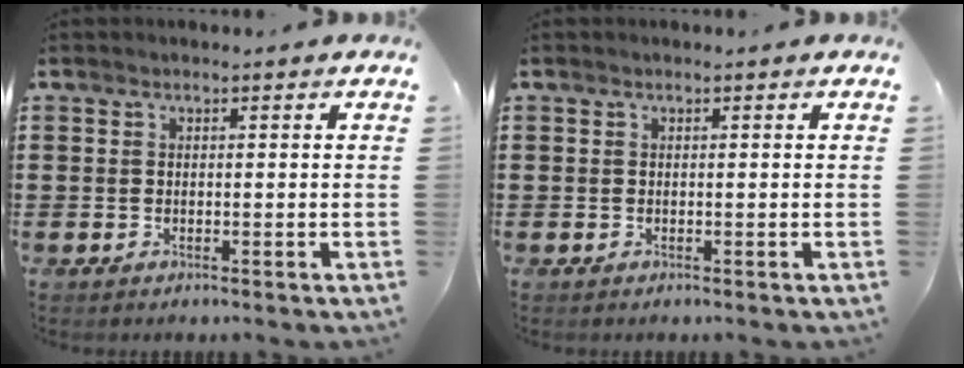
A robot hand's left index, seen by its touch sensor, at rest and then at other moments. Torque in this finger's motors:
{"motor_torque": [0.00, 0.00, 0.00, 0.00]}